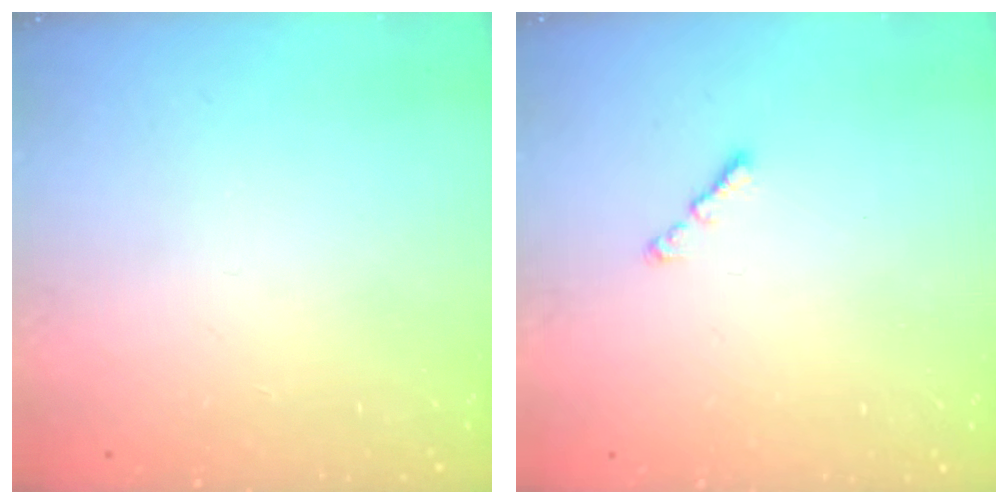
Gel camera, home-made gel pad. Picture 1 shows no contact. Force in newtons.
{"total": 1.0, "press": 0.9, "slide": 0.5}